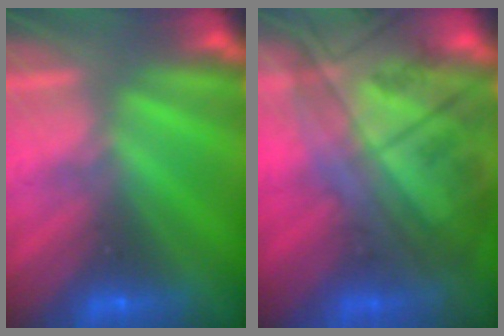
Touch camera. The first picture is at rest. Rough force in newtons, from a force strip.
{"total": 7.3}